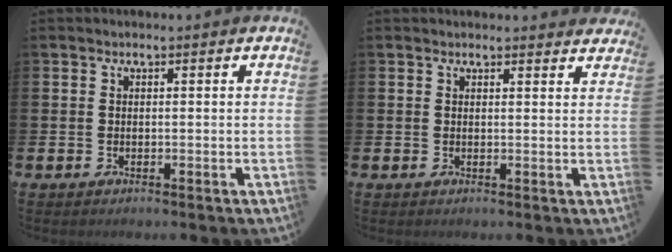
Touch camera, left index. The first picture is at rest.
{"total": 1.4, "force": [1.4, 0.1, -0.1], "torque": [0.011, -0.008, 0.023]}